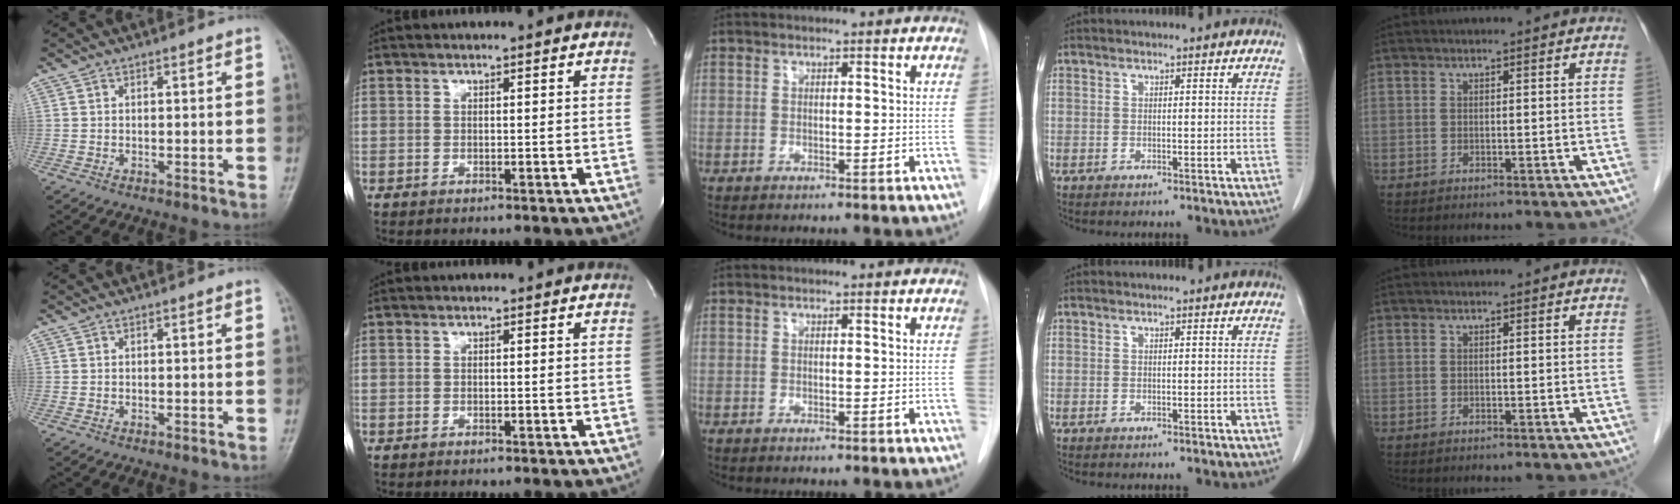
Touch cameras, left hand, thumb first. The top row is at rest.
{}